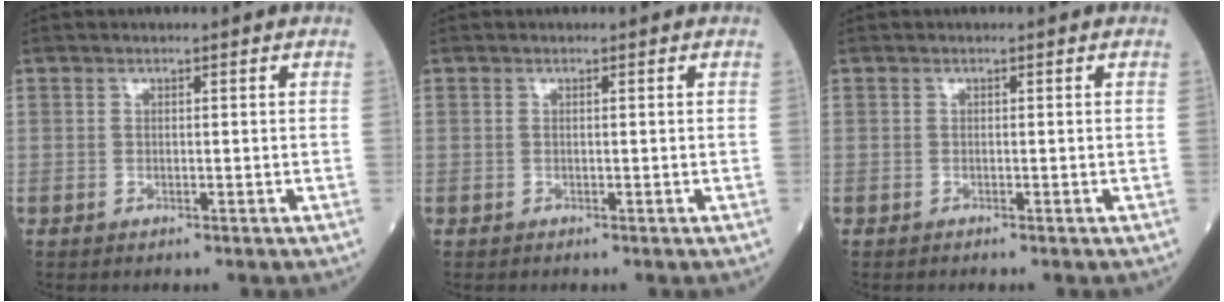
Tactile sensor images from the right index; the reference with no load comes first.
{"total": 0.0}
{"total": 0.0}